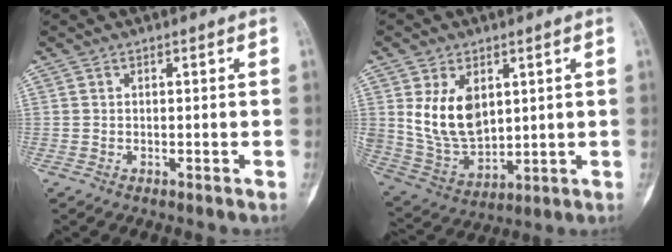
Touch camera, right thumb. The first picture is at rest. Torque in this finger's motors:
{"motor_torque": [-0.30, 2.04, 0.84, 0.76, 0.34]}